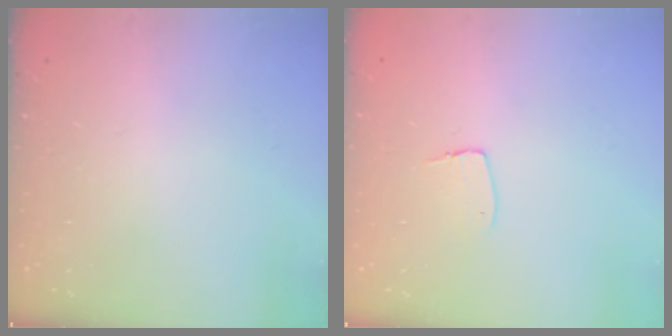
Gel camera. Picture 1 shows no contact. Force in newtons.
{"total": 5.6, "press": 5.5, "slide": 0.4}